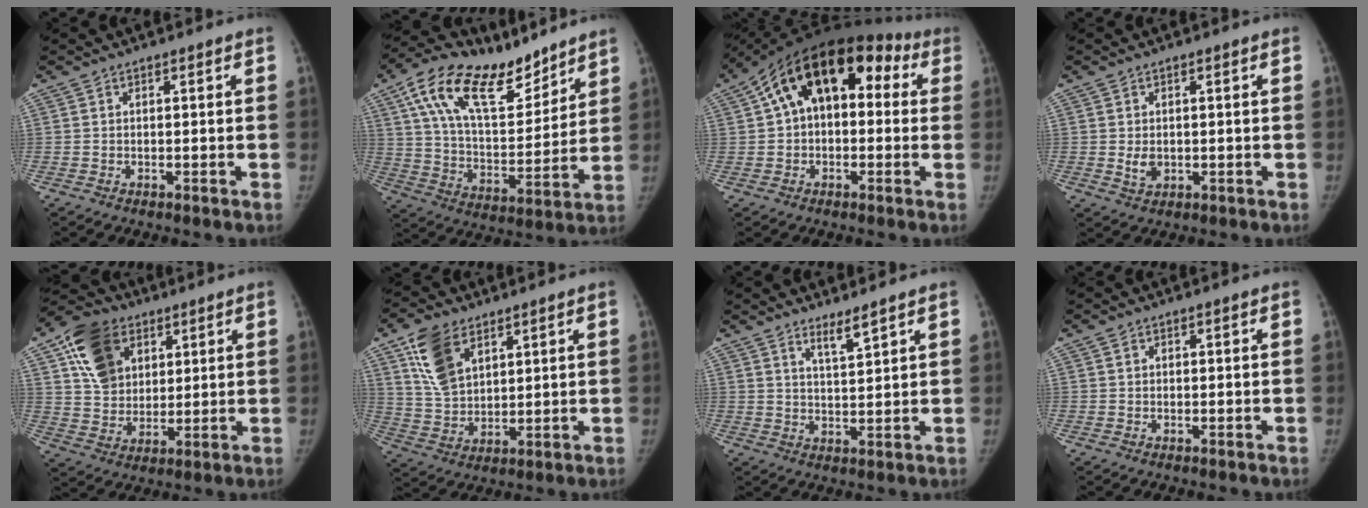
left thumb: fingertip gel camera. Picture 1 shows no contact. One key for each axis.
{"total": 21.9, "fx": 13.8, "fy": 10.4, "fz": 13.5, "tx": -0.200, "ty": -0.041, "tz": 0.248}
{"total": 15.3, "fx": 2.9, "fy": 10.4, "fz": 10.9, "tx": -0.101, "ty": 0.059, "tz": 0.028}
{"total": 3.1, "fx": -0.2, "fy": 2.3, "fz": 2.1, "tx": -0.026, "ty": -0.002, "tz": 0.003}
{"total": 14.2, "fx": 6.0, "fy": 10.6, "fz": 7.3, "tx": -0.105, "ty": -0.011, "tz": 0.109}
{"total": 11.2, "fx": 5.8, "fy": 6.7, "fz": 6.8, "tx": -0.109, "ty": -0.018, "tz": 0.122}
{"total": 3.5, "fx": 2.9, "fy": 0.3, "fz": 2.0, "tx": -0.032, "ty": -0.031, "tz": 0.053}
{"total": 0.7, "fx": 0.1, "fy": 0.6, "fz": 0.2, "tx": 0.005, "ty": 0.002, "tz": 0.002}